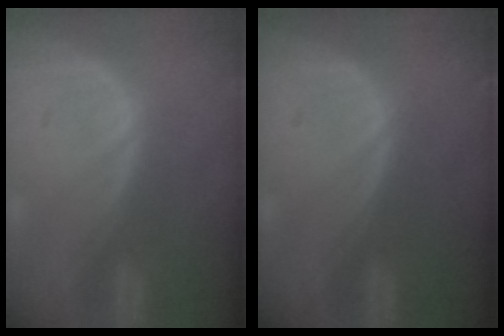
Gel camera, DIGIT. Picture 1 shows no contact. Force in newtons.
{"total": 0.0}